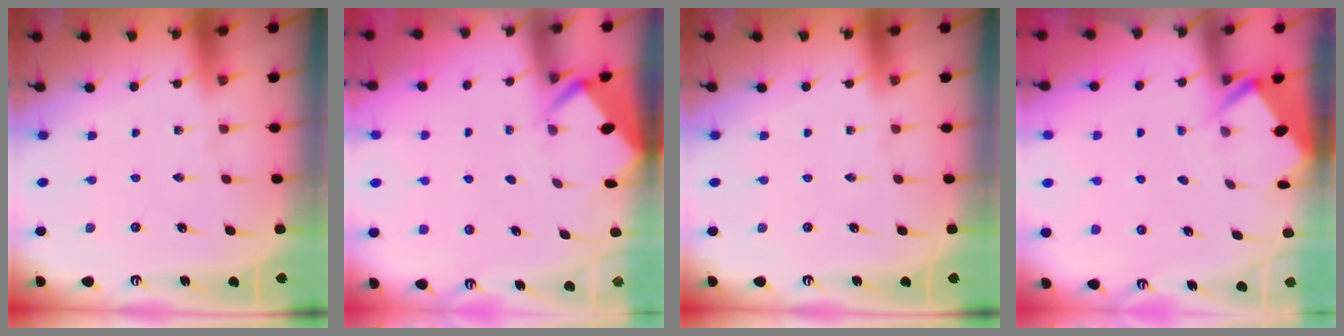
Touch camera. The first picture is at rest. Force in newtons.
{"total": 2.8, "press": 2.8, "slide": 0.2}
{"total": 0.0}
{"total": 2.6, "press": 2.6, "slide": 0.1}